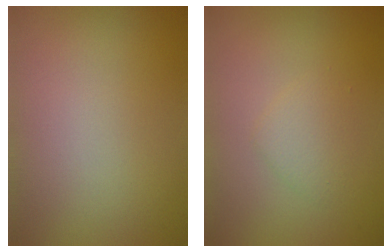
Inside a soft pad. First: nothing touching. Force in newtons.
{"total": 1.5, "press": 1.5, "slide": 0.0}